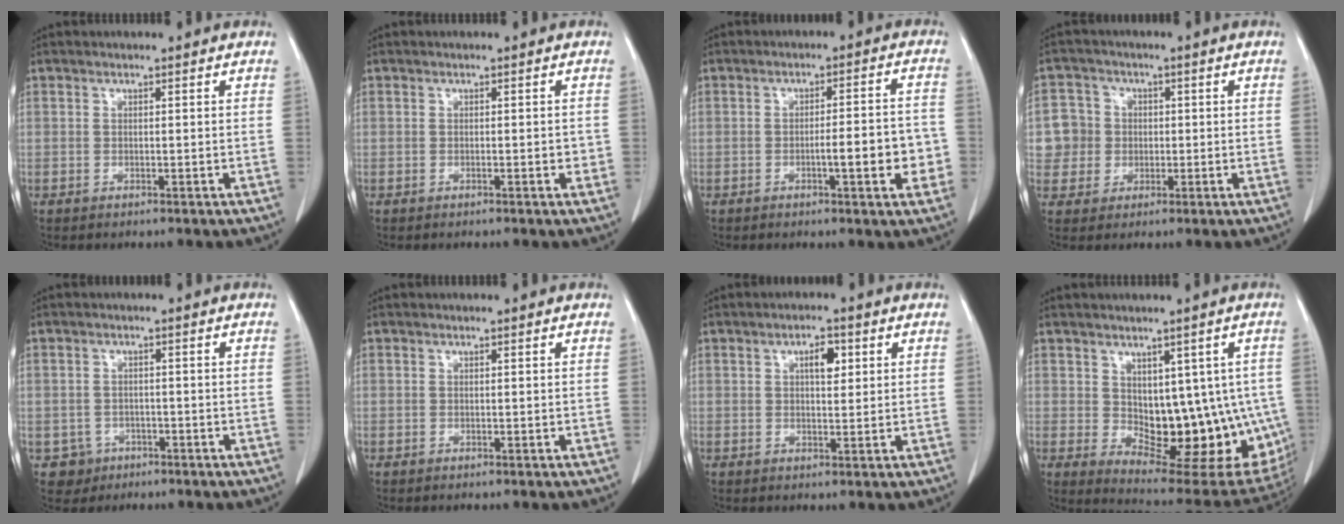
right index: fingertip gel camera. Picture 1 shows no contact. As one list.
[{"total": 1.3, "force": [-0.3, 0.5, 1.1], "torque": [-0.012, 0.001, -0.004]}, {"total": 7.5, "force": [-2.2, 1.3, 7.1], "torque": [-0.092, 0.015, -0.025]}, {"total": 6.0, "force": [0.1, 5.9, 0.4], "torque": [-0.006, 0.020, 0.006]}, {"total": 3.3, "force": [-1.5, 3.0, -0.1], "torque": [0.008, 0.014, -0.020]}, {"total": 0.0}, {"total": 3.5, "force": [1.2, 1.4, 2.9], "torque": [-0.044, 0.003, 0.018]}, {"total": 15.9, "force": [-1.2, 8.4, 13.4], "torque": [-0.145, 0.000, 0.007]}]